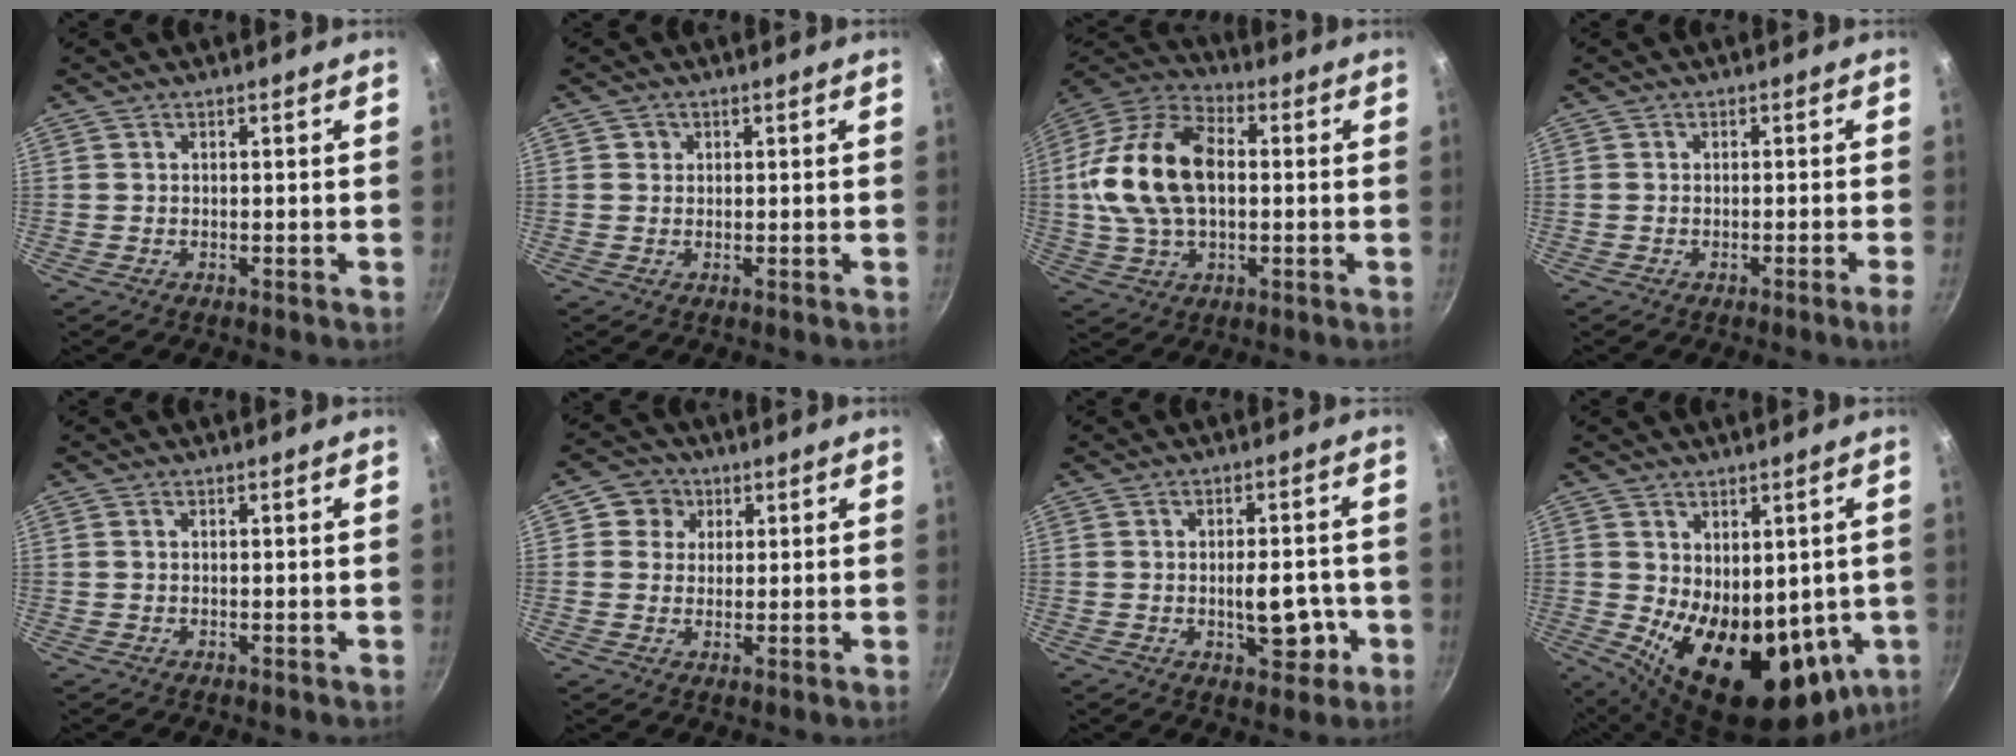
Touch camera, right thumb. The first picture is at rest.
{"total": 1.3, "force": [0.3, 1.2, 0.2], "torque": [0.002, 0.001, 0.002]}
{"total": 19.6, "force": [1.1, 12.4, 15.2], "torque": [-0.276, 0.030, 0.008]}
{"total": 2.1, "force": [-1.1, -0.5, 1.7], "torque": [-0.039, 0.009, -0.017]}
{"total": 0.0}
{"total": 5.3, "force": [1.8, 4.9, 1.1], "torque": [0.021, 0.001, 0.018]}
{"total": 7.8, "force": [-1.9, 3.9, 6.5], "torque": [-0.062, 0.008, -0.022]}
{"total": 18.6, "force": [-1.7, 10.7, 15.1], "torque": [-0.192, -0.038, 0.006]}